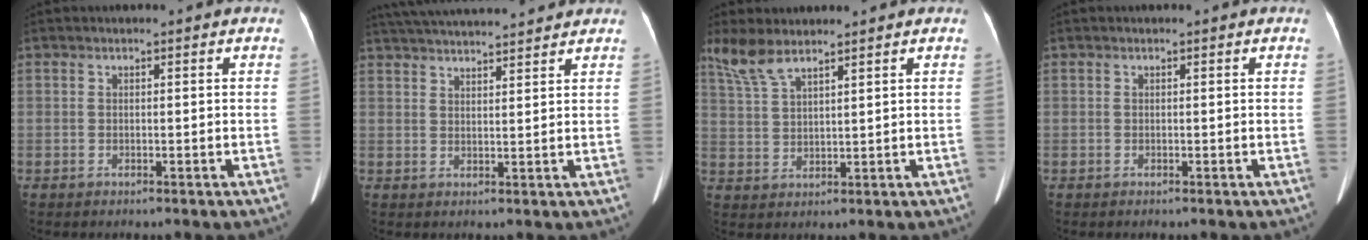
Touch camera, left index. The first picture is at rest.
{"total": 15.0, "force": [13.9, 1.1, 5.6], "torque": [-0.099, 0.032, 0.204]}
{"total": 5.1, "force": [4.2, 0.7, 2.7], "torque": [-0.068, 0.006, 0.096]}
{"total": 0.0}